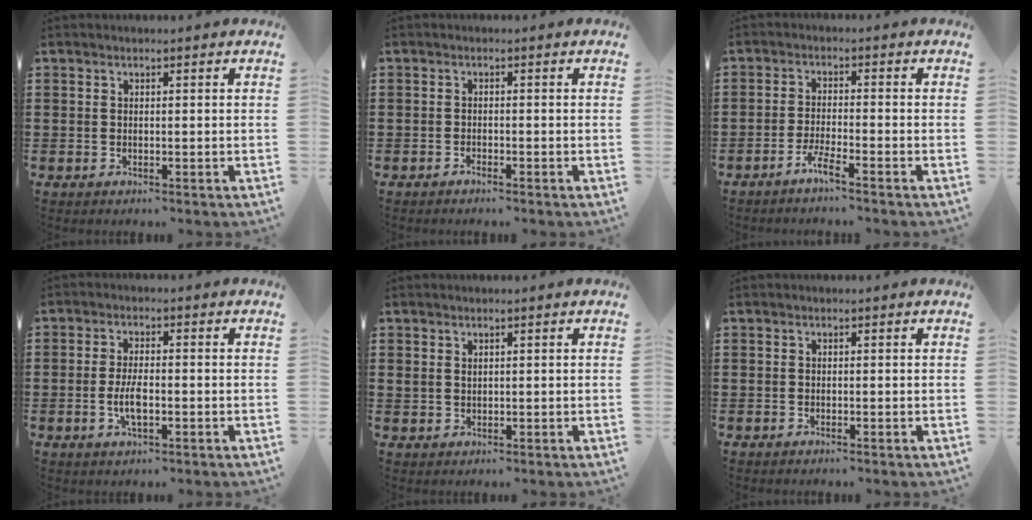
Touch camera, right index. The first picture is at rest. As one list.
[{"total": 0.9, "force": [-0.9, 0.0, 0.1], "torque": [-0.004, 0.002, -0.018]}, {"total": 3.0, "force": [-2.4, -0.3, 1.8], "torque": [-0.046, -0.003, -0.049]}, {"total": 4.1, "force": [-1.0, 1.3, 3.7], "torque": [-0.080, -0.002, -0.022]}, {"total": 1.1, "force": [0.9, 0.6, 0.2], "torque": [-0.006, 0.002, 0.017]}, {"total": 0.0}]